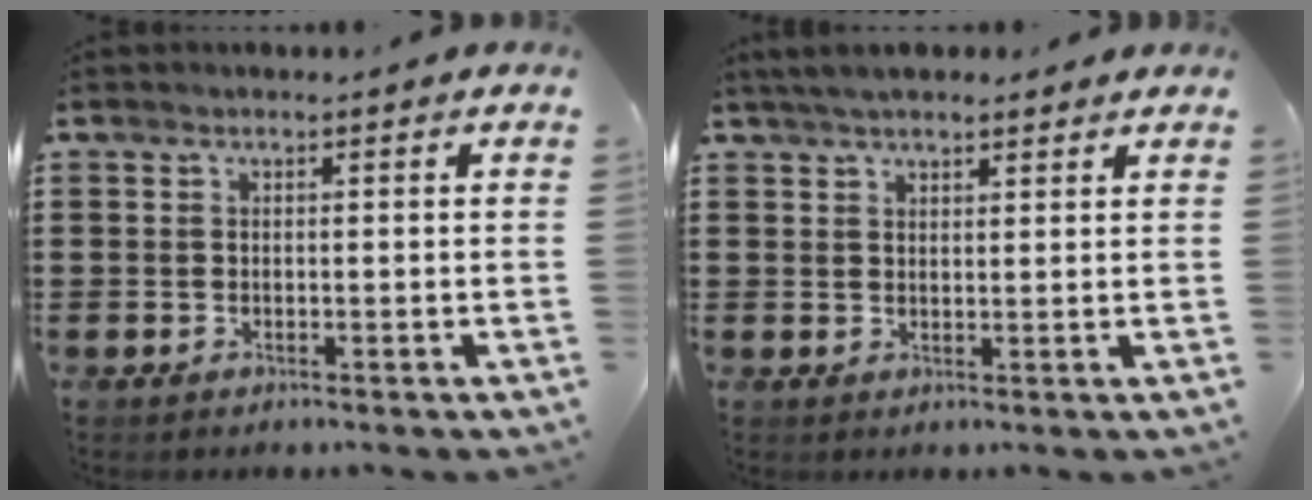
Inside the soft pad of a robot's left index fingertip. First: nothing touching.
{"total": 3.7, "force": [3.3, 1.3, 1.0], "torque": [-0.029, 0.001, 0.063]}